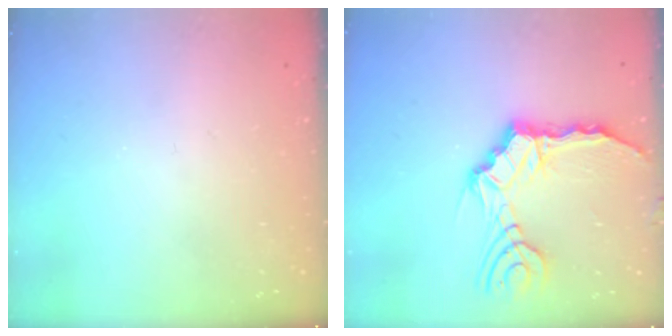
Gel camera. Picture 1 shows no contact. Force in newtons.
{"total": 11.1, "press": 10.6, "slide": 3.4}